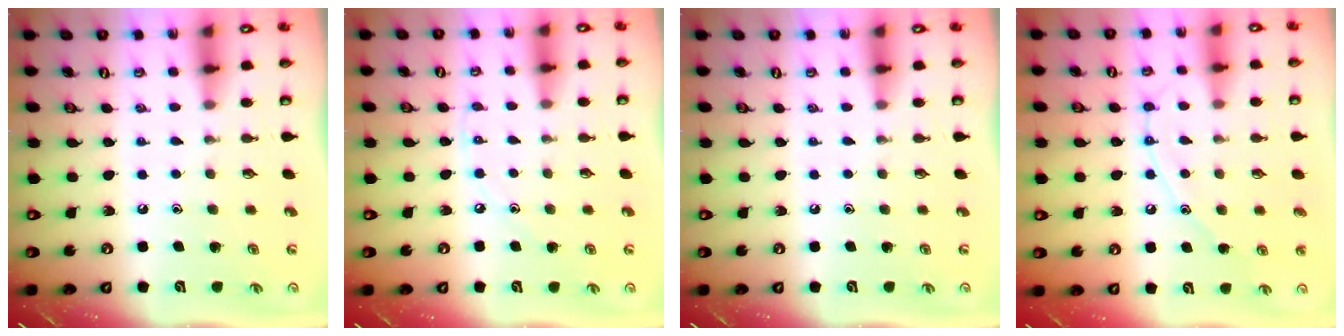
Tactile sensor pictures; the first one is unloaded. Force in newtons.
{"total": 4.2, "press": 4.1, "slide": 0.6}
{"total": 0.0}
{"total": 10.5, "press": 10.4, "slide": 0.9}